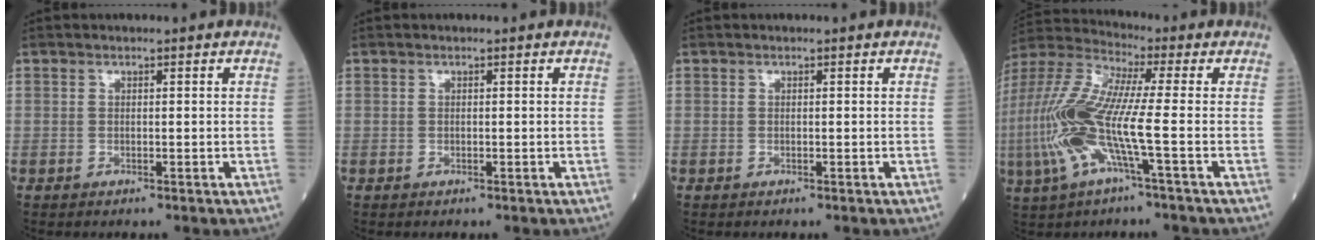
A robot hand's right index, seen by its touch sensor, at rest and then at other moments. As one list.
[{"total": 0.0}, {"total": 0.0}, {"total": 15.0, "force": [-3.3, 1.3, 14.6], "torque": [-0.332, -0.002, -0.075]}]